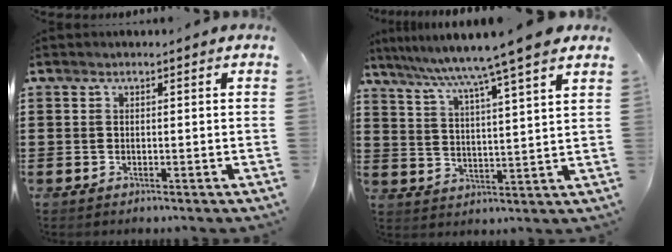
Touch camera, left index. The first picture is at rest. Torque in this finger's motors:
{"motor_torque": [0.86, 0.26, 1.05, 0.21]}